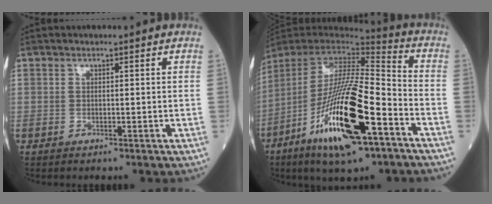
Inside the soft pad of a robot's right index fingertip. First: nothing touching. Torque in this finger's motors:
{"motor_torque": [2.08, -0.06, 1.05, 0.21]}